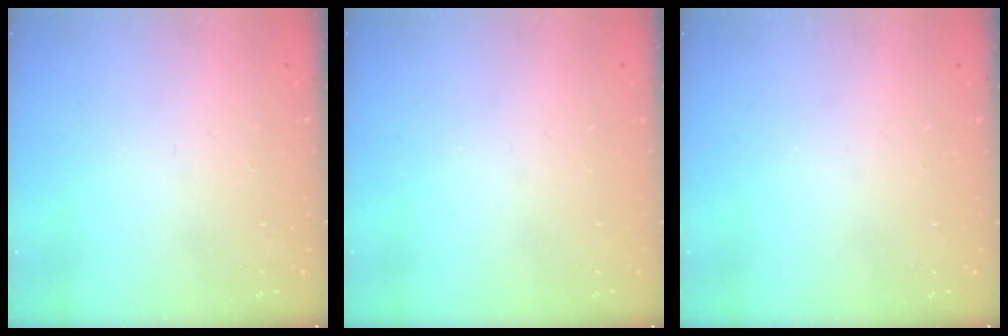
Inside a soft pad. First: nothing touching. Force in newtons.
{"total": 0.0}
{"total": 0.0}